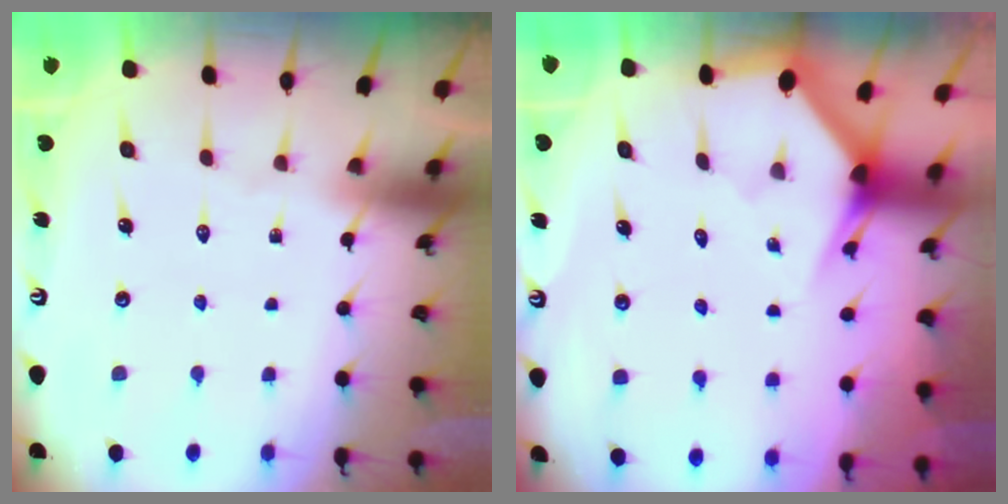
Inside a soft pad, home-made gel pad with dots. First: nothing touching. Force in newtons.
{"total": 2.7, "press": 2.7, "slide": 0.2}